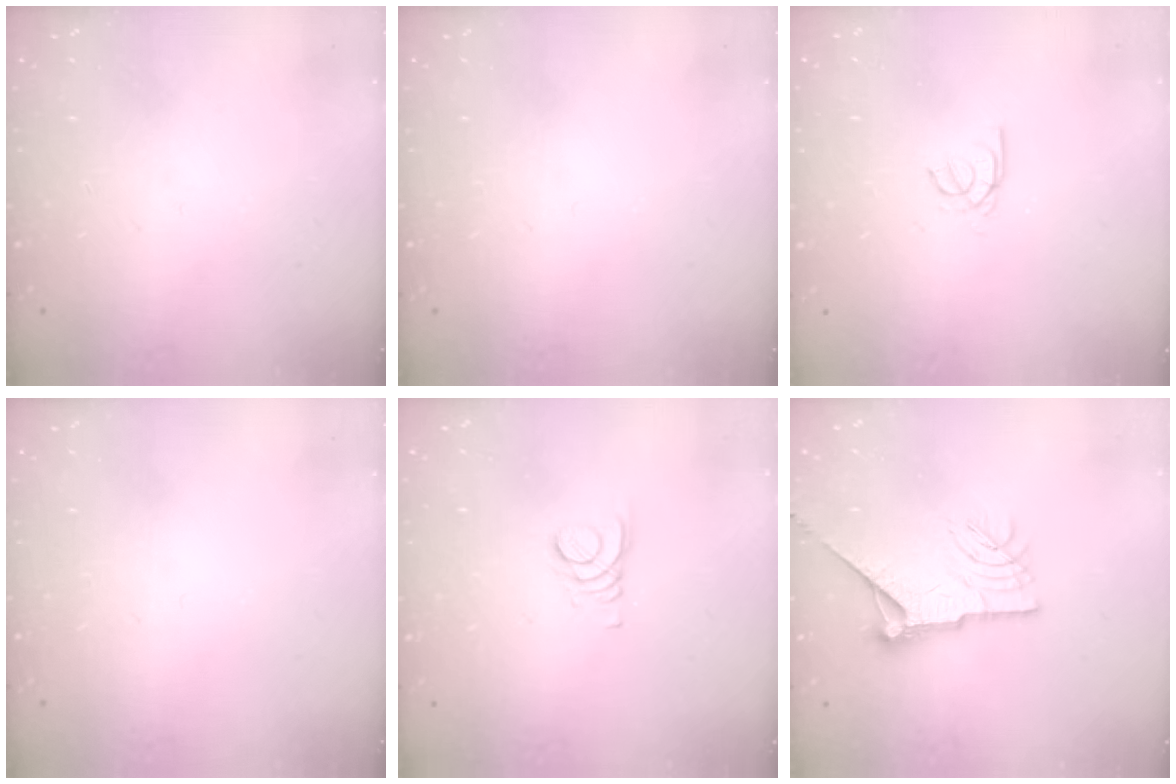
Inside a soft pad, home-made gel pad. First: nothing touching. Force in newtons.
{"total": 0.0}
{"total": 2.6, "press": 2.6, "slide": 0.4}
{"total": 0.0}
{"total": 2.4, "press": 2.4, "slide": 0.2}
{"total": 13.0, "press": 13.0, "slide": 0.7}